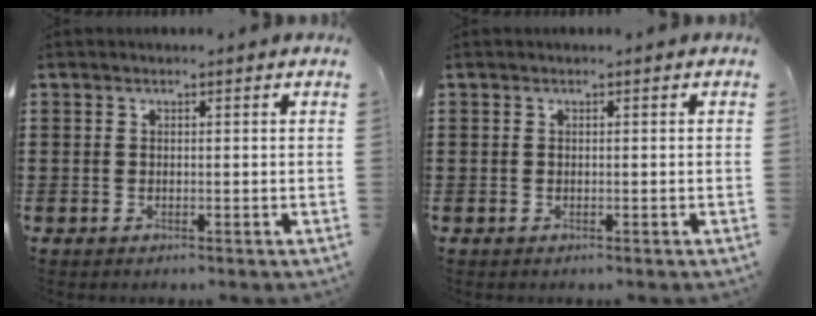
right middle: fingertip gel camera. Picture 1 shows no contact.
{"total": 0.0}